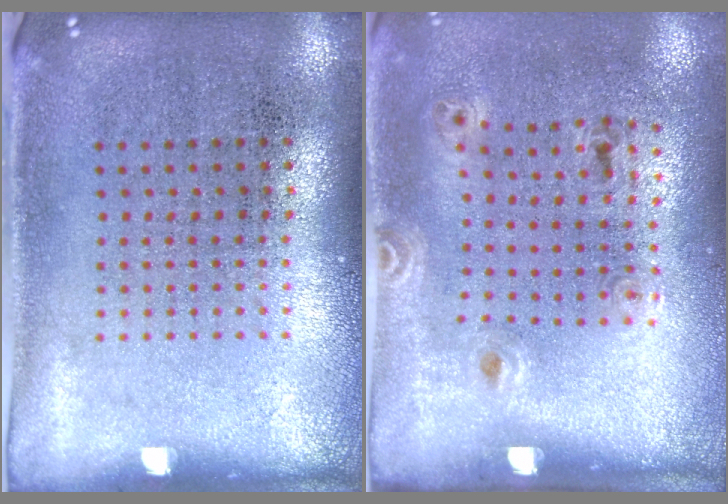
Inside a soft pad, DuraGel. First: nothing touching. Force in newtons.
{"total": 1.3, "press": 0.8, "slide": 1.1}